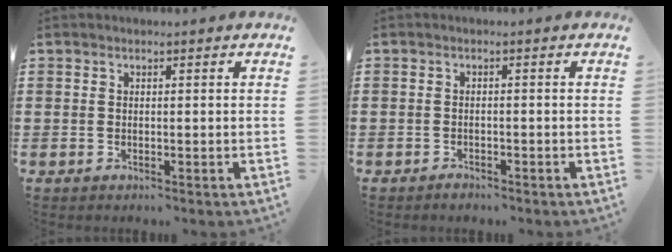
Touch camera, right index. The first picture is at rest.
{"total": 1.0, "force": [-1.0, 0.0, 0.1], "torque": [-0.006, -0.002, -0.021]}